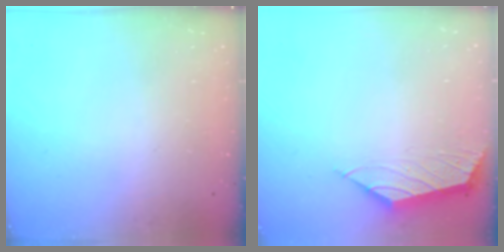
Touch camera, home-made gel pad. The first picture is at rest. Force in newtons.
{"total": 1.6, "press": 1.5, "slide": 0.5}